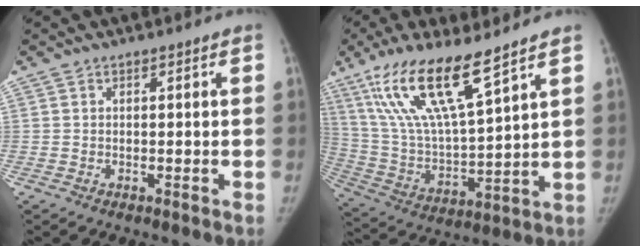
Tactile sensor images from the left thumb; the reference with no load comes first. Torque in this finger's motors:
{"motor_torque": [0.44, 0.24, 1.60, -1.18, 0.27]}